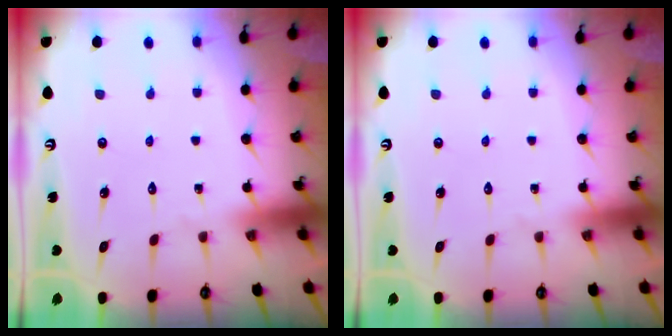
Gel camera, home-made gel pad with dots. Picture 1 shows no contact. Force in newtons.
{"total": 0.0}